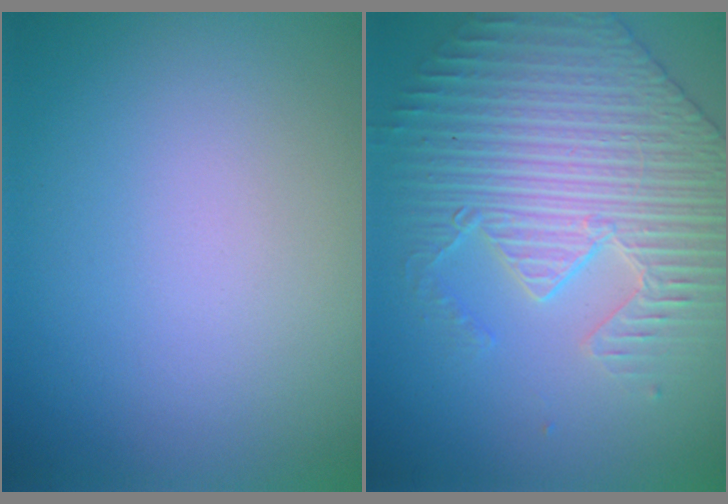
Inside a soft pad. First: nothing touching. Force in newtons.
{"total": 5.6, "press": 5.2, "slide": 2.2}